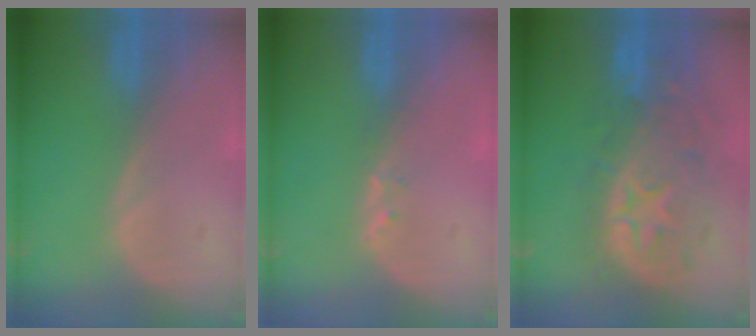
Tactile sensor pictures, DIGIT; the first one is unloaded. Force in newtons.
{"total": 1.0, "press": 0.9, "slide": 0.5}
{"total": 11.0, "press": 9.7, "slide": 5.1}